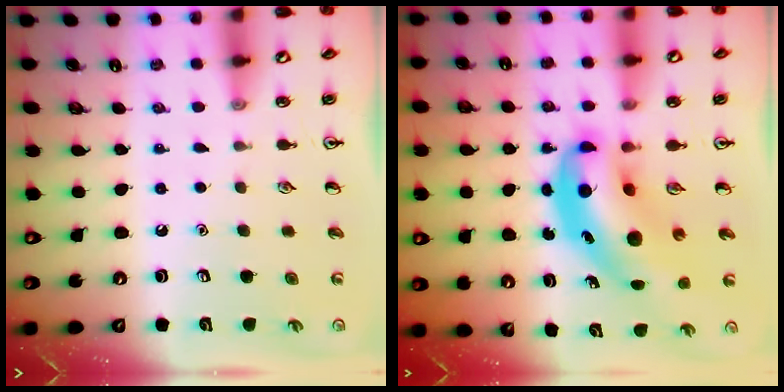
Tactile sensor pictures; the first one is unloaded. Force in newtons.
{"total": 9.6, "press": 9.3, "slide": 2.5}